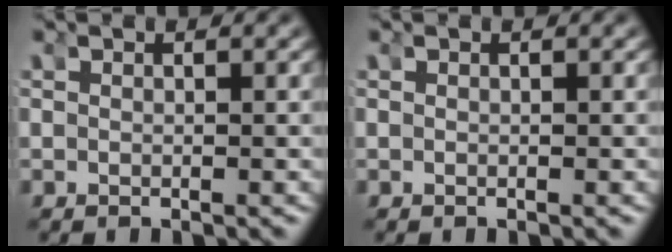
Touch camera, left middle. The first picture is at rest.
{"total": 0.0}